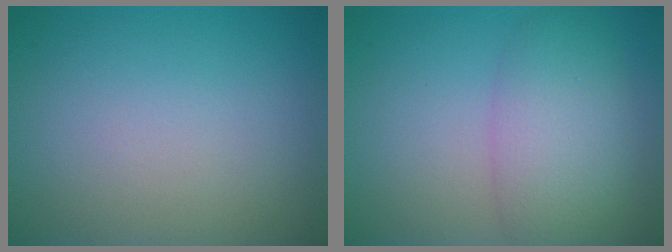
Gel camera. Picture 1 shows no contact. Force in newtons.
{"total": 5.5, "press": 5.5, "slide": 0.1}